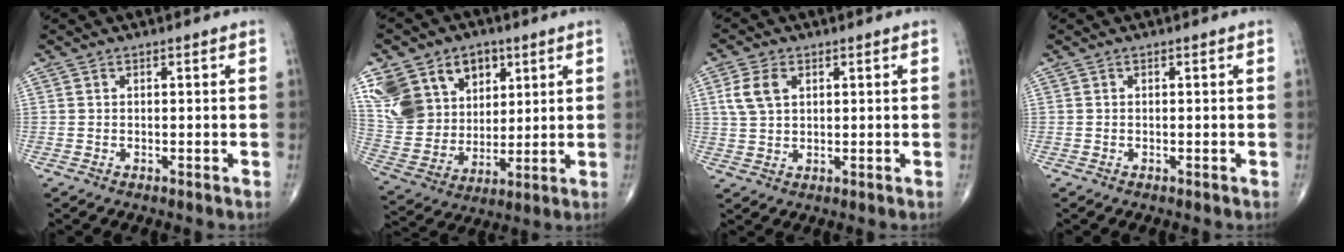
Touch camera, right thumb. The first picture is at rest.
{"total": 19.2, "force": [8.4, 14.4, 9.6], "torque": [-0.160, -0.005, 0.172]}
{"total": 5.8, "force": [1.9, 3.8, 4.0], "torque": [-0.080, 0.003, 0.040]}
{"total": 0.0}